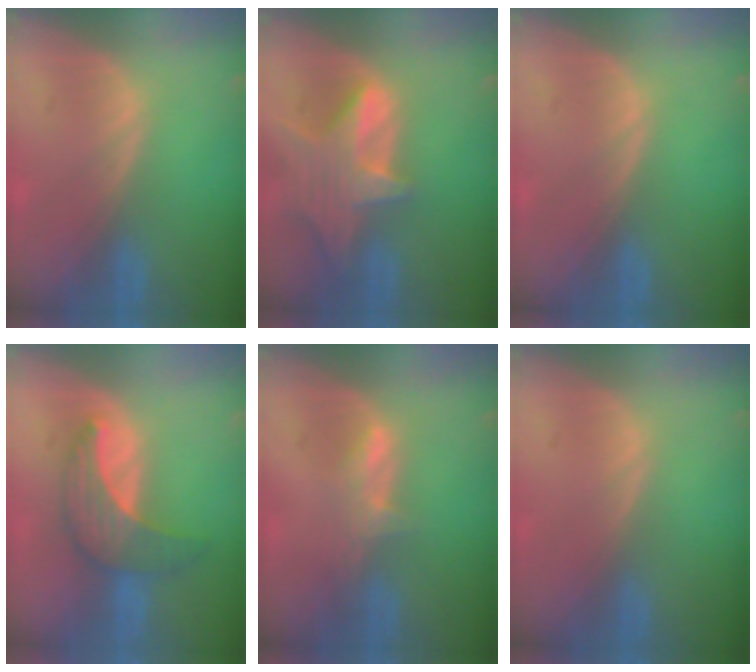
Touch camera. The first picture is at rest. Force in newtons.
{"total": 8.1, "press": 7.4, "slide": 3.4}
{"total": 0.0}
{"total": 7.3, "press": 6.8, "slide": 2.7}
{"total": 2.3, "press": 2.3, "slide": 0.4}
{"total": 0.0}